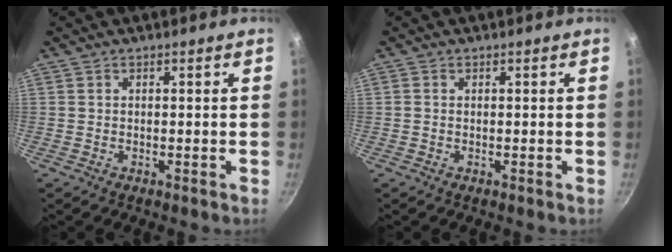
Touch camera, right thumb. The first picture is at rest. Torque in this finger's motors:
{"motor_torque": [0.48, 0.22, -0.26, 0.22, 0.03]}